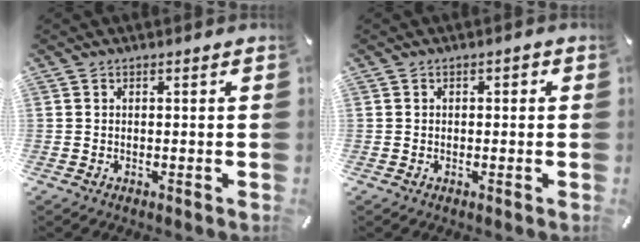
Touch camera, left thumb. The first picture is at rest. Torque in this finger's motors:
{"motor_torque": [-0.12, -0.35, -0.09, 0.28, -0.01]}